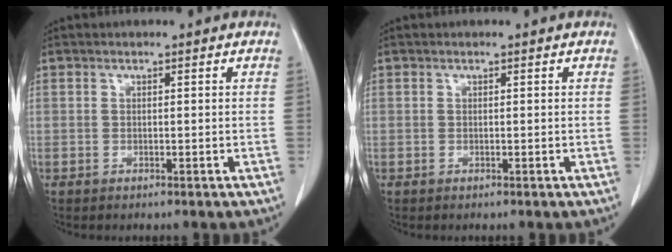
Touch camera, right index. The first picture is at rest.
{"total": 0.0}